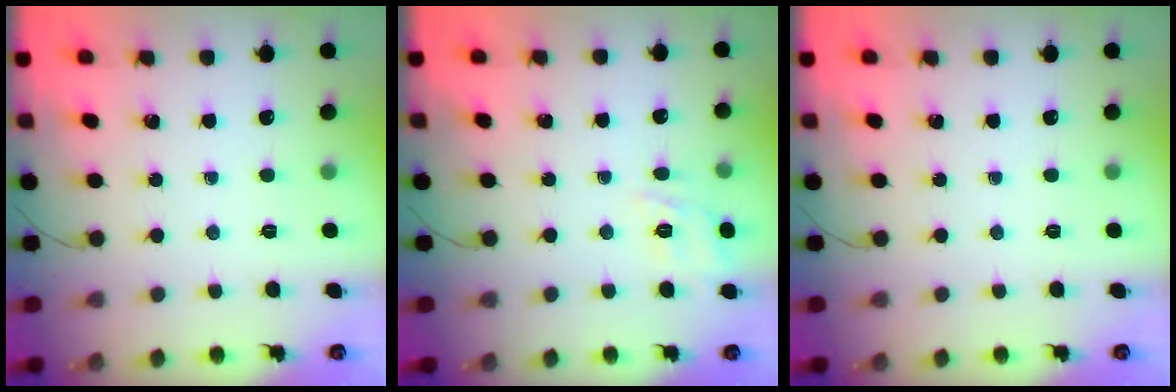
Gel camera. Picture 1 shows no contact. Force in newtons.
{"total": 2.8, "press": 2.2, "slide": 1.7}
{"total": 0.0}